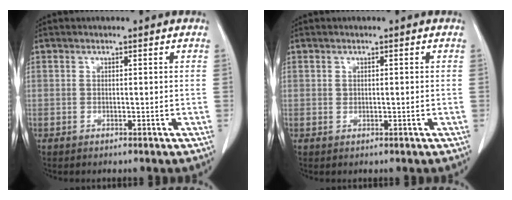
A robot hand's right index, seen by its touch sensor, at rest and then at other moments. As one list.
[{"total": 0.7, "force": [0.1, 0.6, 0.3], "torque": [-0.007, 0.003, 0.003]}]